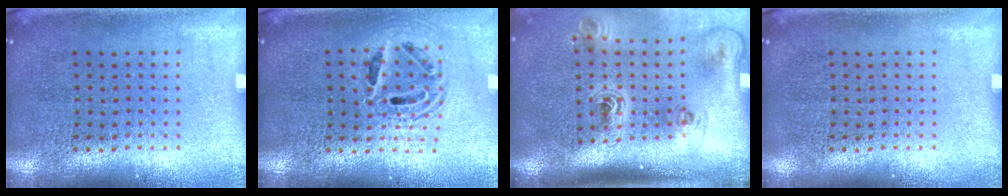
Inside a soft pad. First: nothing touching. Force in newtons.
{"total": 1.6, "press": 1.4, "slide": 0.9}
{"total": 2.3, "press": 1.5, "slide": 1.8}
{"total": 0.0}